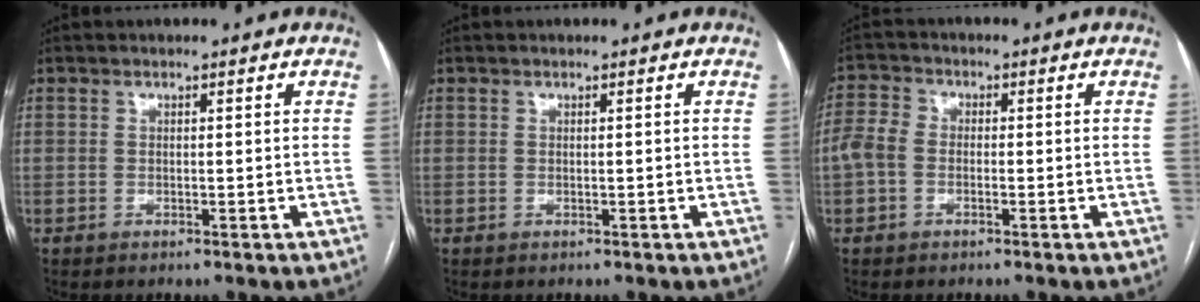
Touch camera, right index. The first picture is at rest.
{"total": 0.0}
{"total": 4.2, "force": [-0.8, 3.1, 2.7], "torque": [-0.076, 0.020, -0.020]}